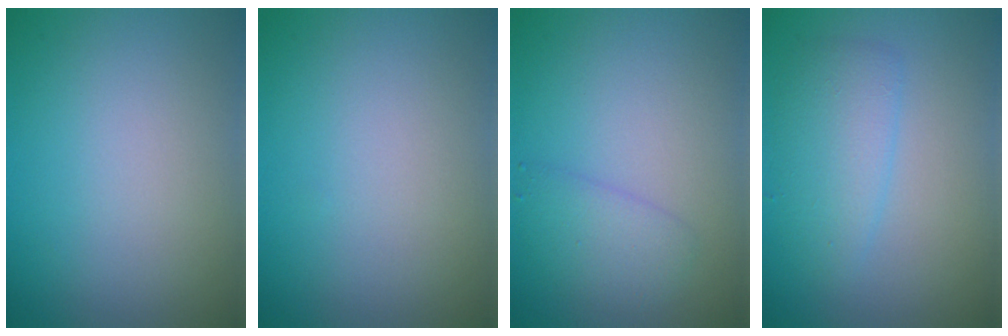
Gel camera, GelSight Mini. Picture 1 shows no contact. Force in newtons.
{"total": 0.0}
{"total": 2.1, "press": 2.1, "slide": 0.1}
{"total": 3.0, "press": 3.0, "slide": 0.1}